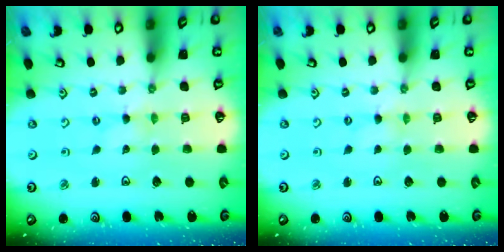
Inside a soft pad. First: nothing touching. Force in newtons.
{"total": 0.6, "press": 0.5, "slide": 0.1}